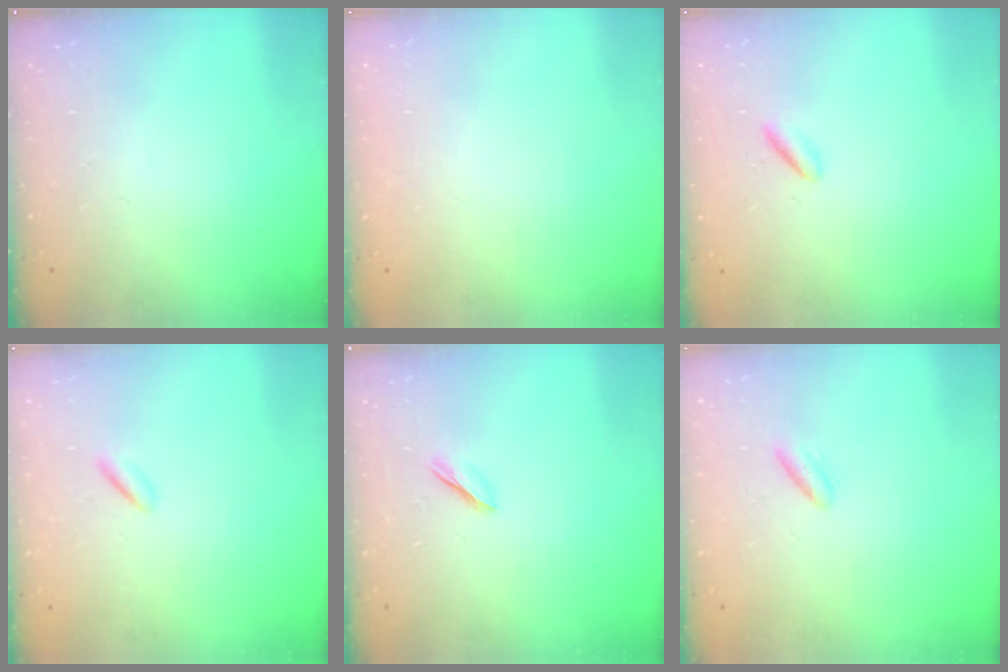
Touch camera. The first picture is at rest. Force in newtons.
{"total": 2.0, "press": 2.0, "slide": 0.1}
{"total": 1.6, "press": 1.4, "slide": 0.7}
{"total": 0.6, "press": 0.3, "slide": 0.5}
{"total": 2.0, "press": 2.0, "slide": 0.6}
{"total": 2.5, "press": 2.3, "slide": 1.0}